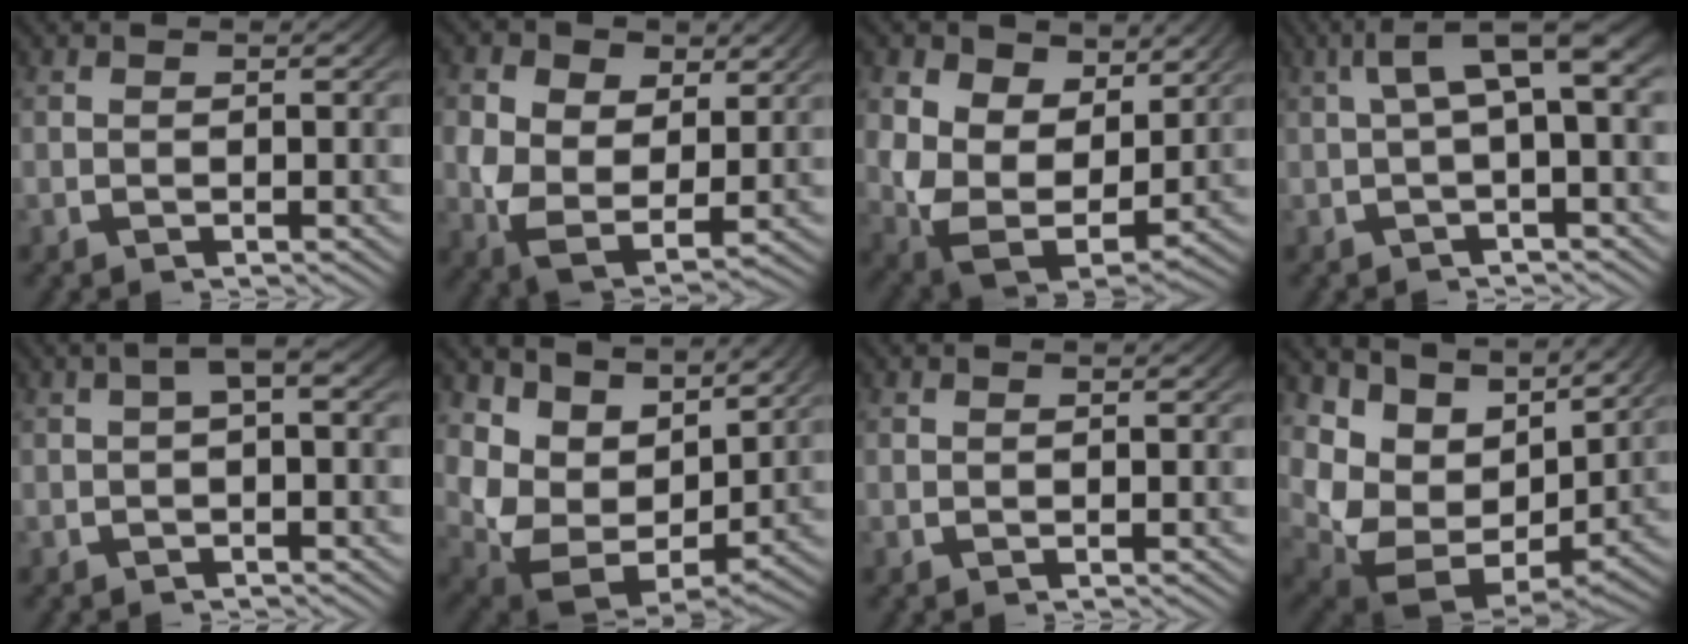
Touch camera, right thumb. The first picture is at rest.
{"total": 8.6, "force": [-0.6, 6.6, 5.5], "torque": [-0.142, -0.058, 0.011]}
{"total": 11.7, "force": [-1.2, 9.2, 7.2], "torque": [-0.191, -0.077, 0.005]}
{"total": 6.4, "force": [2.0, 2.6, 5.5], "torque": [-0.070, 0.038, 0.016]}
{"total": 2.4, "force": [0.4, 0.9, 2.2], "torque": [-0.036, 0.011, 0.002]}
{"total": 10.4, "force": [-0.3, 7.6, 7.1], "torque": [-0.176, -0.053, 0.013]}
{"total": 0.0}
{"total": 11.9, "force": [-0.2, 8.6, 8.2], "torque": [-0.191, -0.049, 0.017]}